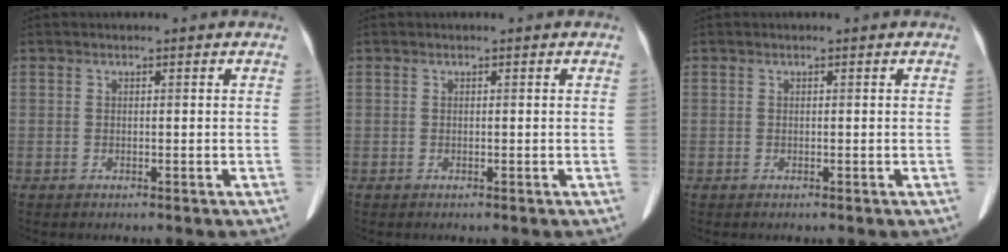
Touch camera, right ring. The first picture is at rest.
{"total": 0.0}
{"total": 0.0}